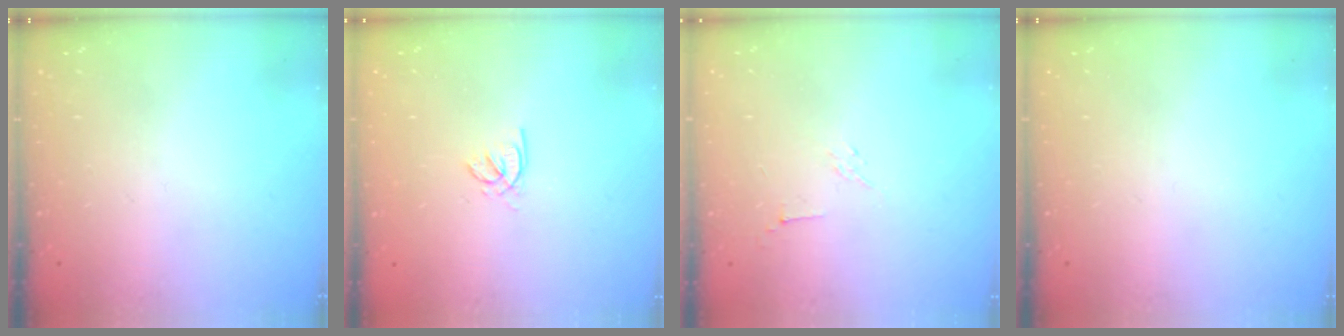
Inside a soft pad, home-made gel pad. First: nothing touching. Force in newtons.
{"total": 1.9, "press": 1.8, "slide": 0.4}
{"total": 2.9, "press": 2.8, "slide": 0.8}
{"total": 0.0}